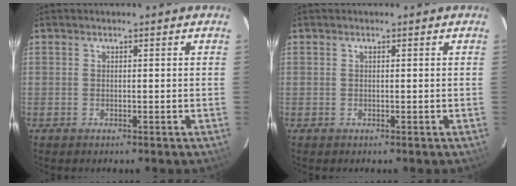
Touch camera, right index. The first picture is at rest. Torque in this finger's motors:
{"motor_torque": [0.04, -0.01, 0.01, 0.01]}